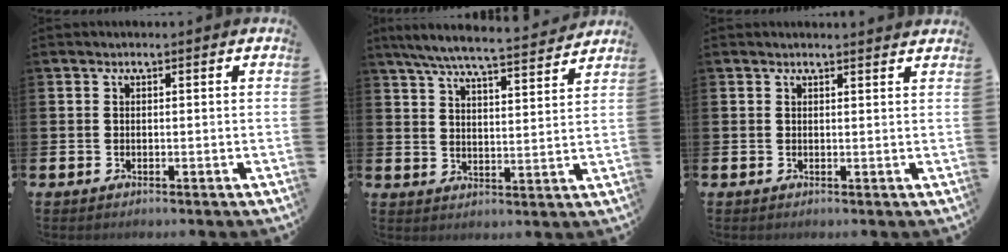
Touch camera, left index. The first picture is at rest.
{"total": 7.2, "force": [6.7, 0.5, 2.6], "torque": [-0.069, -0.047, 0.115]}
{"total": 0.9, "force": [0.9, -0.1, 0.1], "torque": [0.007, -0.005, 0.015]}